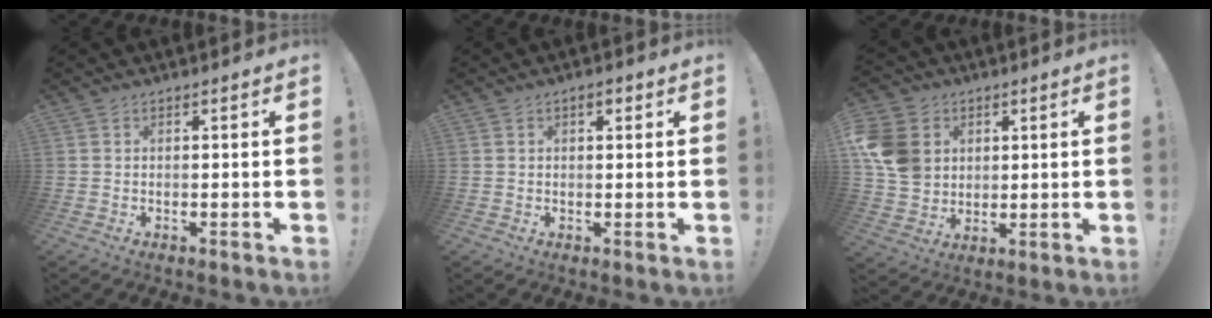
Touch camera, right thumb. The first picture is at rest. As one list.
[{"total": 2.1, "force": [1.1, 1.1, 1.5], "torque": [-0.022, 0.000, 0.016]}, {"total": 12.9, "force": [3.6, 10.9, 6.0], "torque": [-0.114, -0.015, 0.073]}]